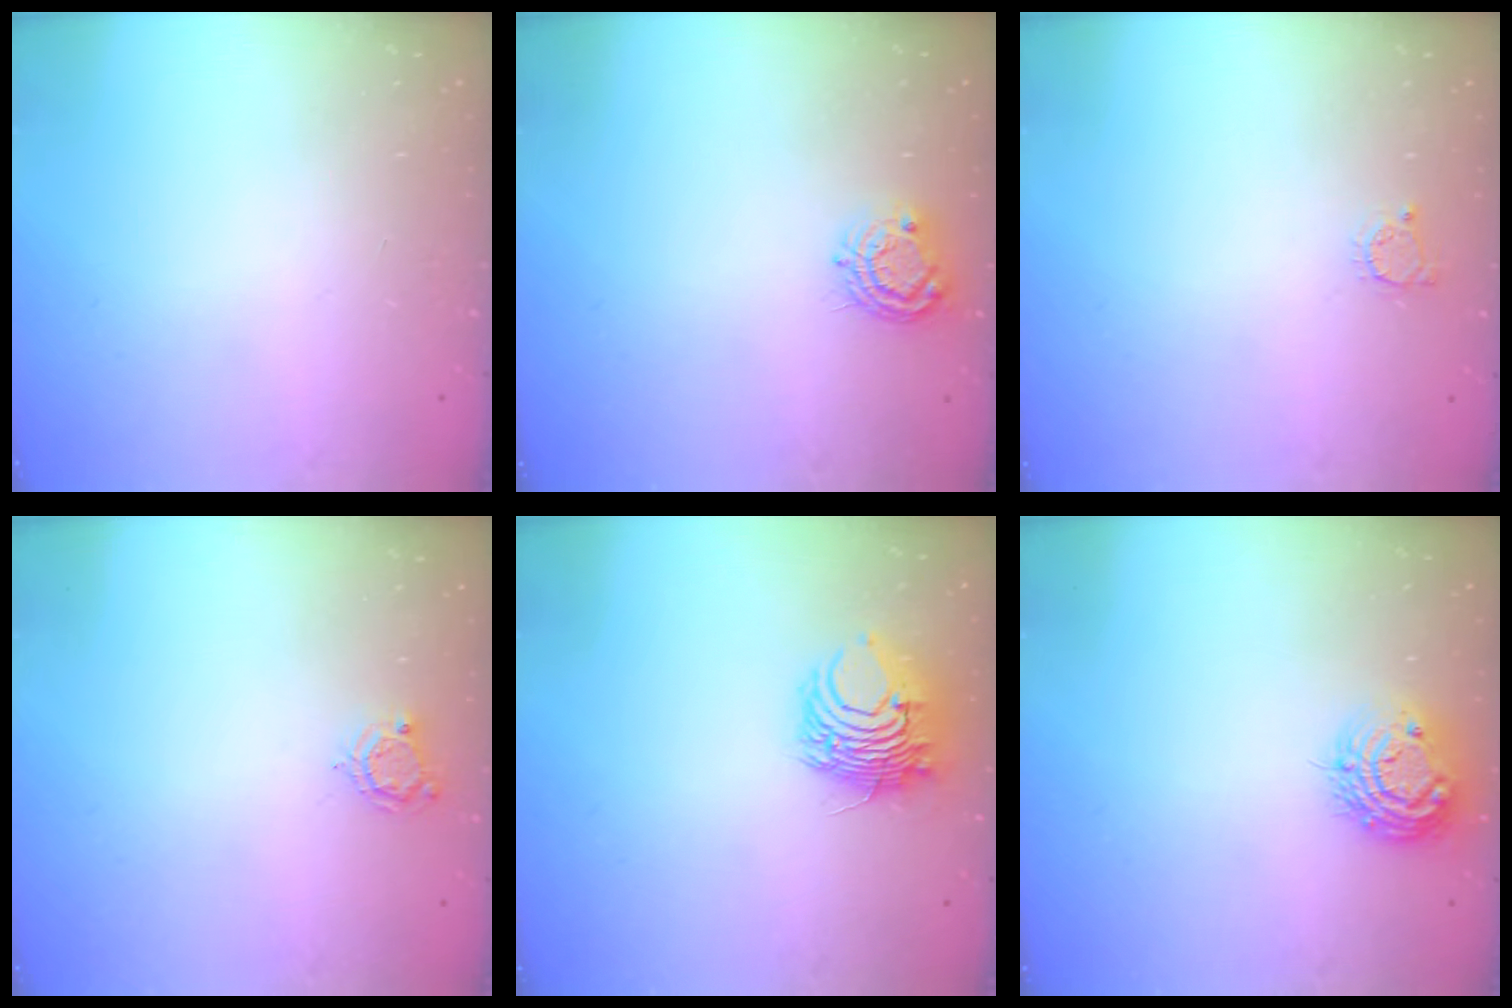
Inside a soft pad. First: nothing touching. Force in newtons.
{"total": 7.6, "press": 7.6, "slide": 0.5}
{"total": 2.4, "press": 2.4, "slide": 0.3}
{"total": 5.1, "press": 5.1, "slide": 0.2}
{"total": 8.9, "press": 8.9, "slide": 0.3}
{"total": 11.0, "press": 11.0, "slide": 0.7}